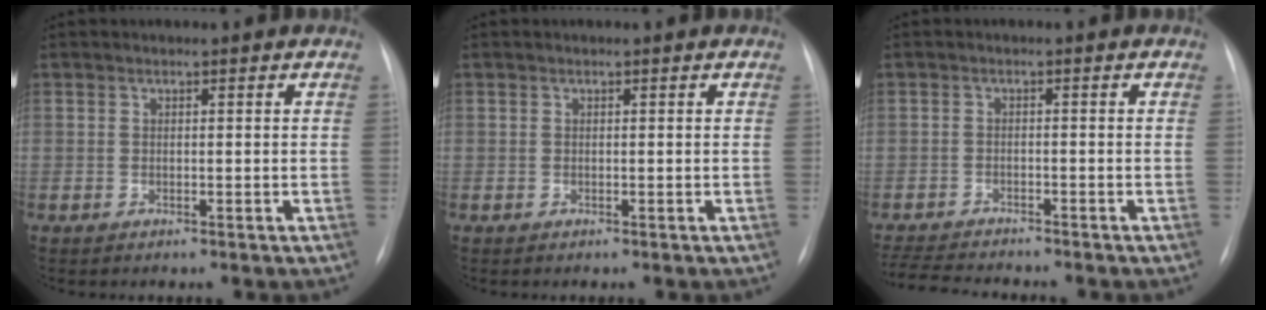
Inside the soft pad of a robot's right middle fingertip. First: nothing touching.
{"total": 0.0}
{"total": 7.1, "force": [-6.7, 0.2, 2.1], "torque": [-0.037, -0.015, -0.111]}